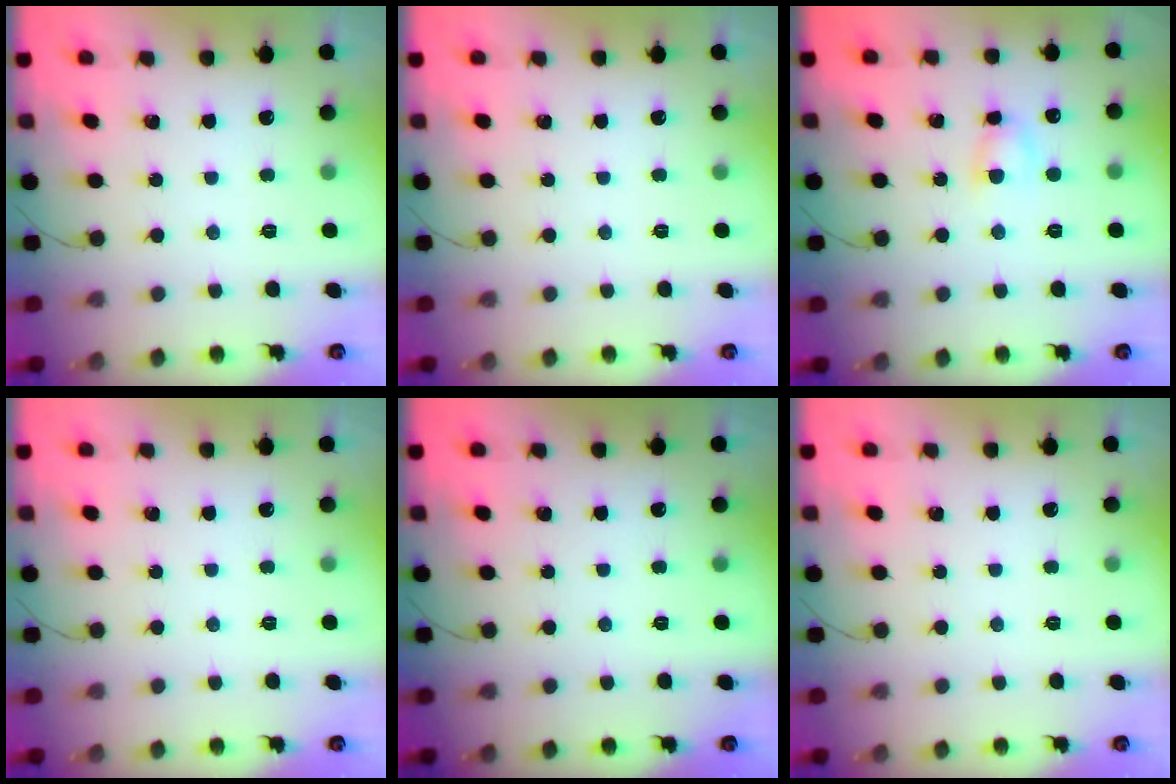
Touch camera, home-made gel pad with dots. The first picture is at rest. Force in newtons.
{"total": 0.0}
{"total": 4.1, "press": 3.9, "slide": 1.2}
{"total": 0.0}
{"total": 0.0}
{"total": 0.0}